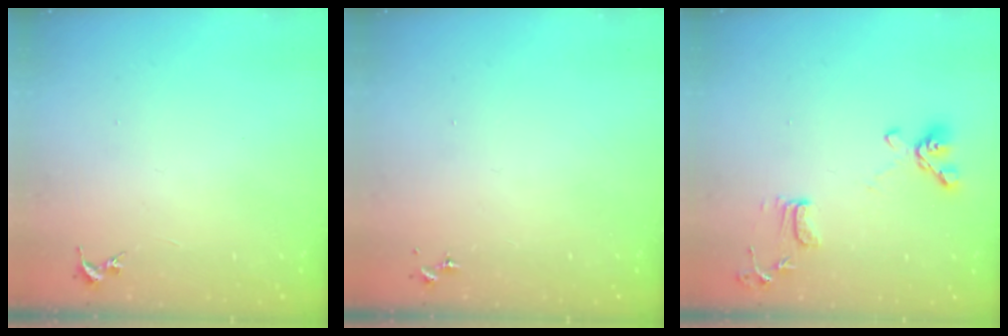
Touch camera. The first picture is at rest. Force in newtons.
{"total": 0.0}
{"total": 11.2, "press": 11.0, "slide": 2.0}